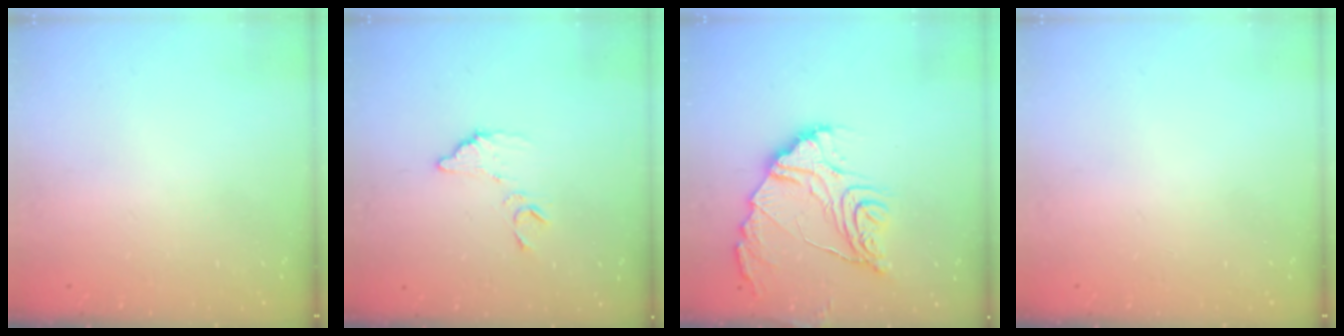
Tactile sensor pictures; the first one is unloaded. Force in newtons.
{"total": 8.9, "press": 8.9, "slide": 0.2}
{"total": 15.7, "press": 15.6, "slide": 1.1}
{"total": 0.0}